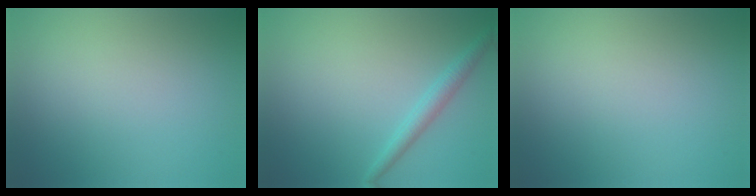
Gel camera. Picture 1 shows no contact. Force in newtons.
{"total": 1.9, "press": 1.9, "slide": 0.1}
{"total": 0.0}